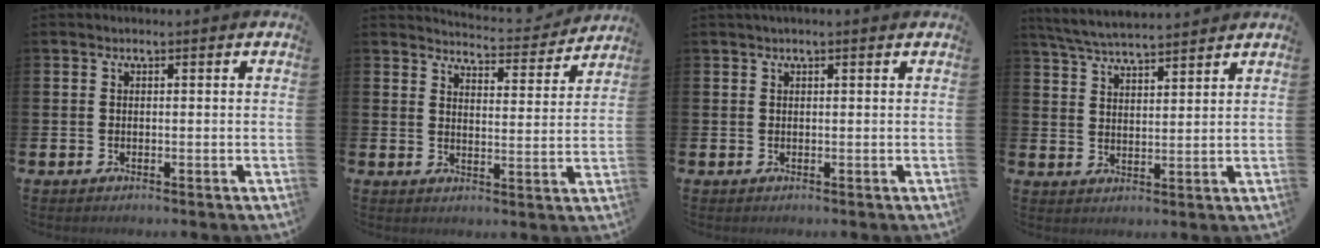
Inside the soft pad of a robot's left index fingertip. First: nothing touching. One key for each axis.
{"total": 4.7, "fx": 4.7, "fy": 0.4, "fz": 0.3, "tx": -0.012, "ty": -0.040, "tz": 0.079}
{"total": 0.6, "fx": 0.4, "fy": 0.0, "fz": 0.4, "tx": -0.007, "ty": 0.000, "tz": 0.007}
{"total": 5.5, "fx": 5.4, "fy": 0.3, "fz": 1.1, "tx": -0.042, "ty": -0.023, "tz": 0.099}